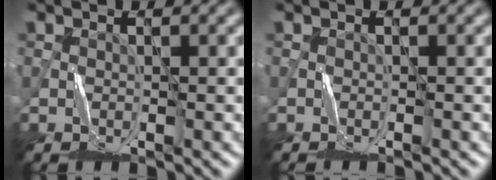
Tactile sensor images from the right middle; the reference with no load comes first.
{"total": 0.8, "force": [-0.7, -0.1, 0.4], "torque": [-0.010, -0.004, -0.013]}